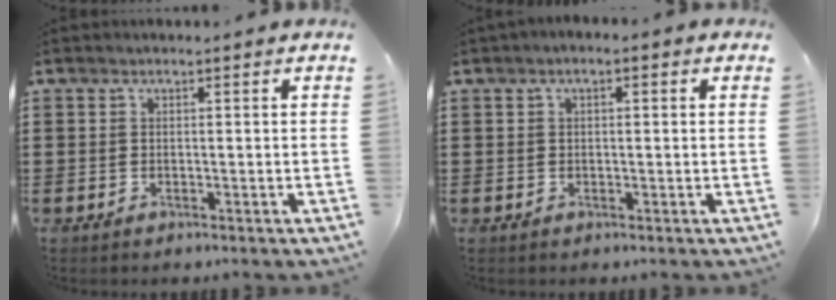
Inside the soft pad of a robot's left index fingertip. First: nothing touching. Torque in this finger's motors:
{"motor_torque": [2.14, 0.00, 0.57, 0.12]}